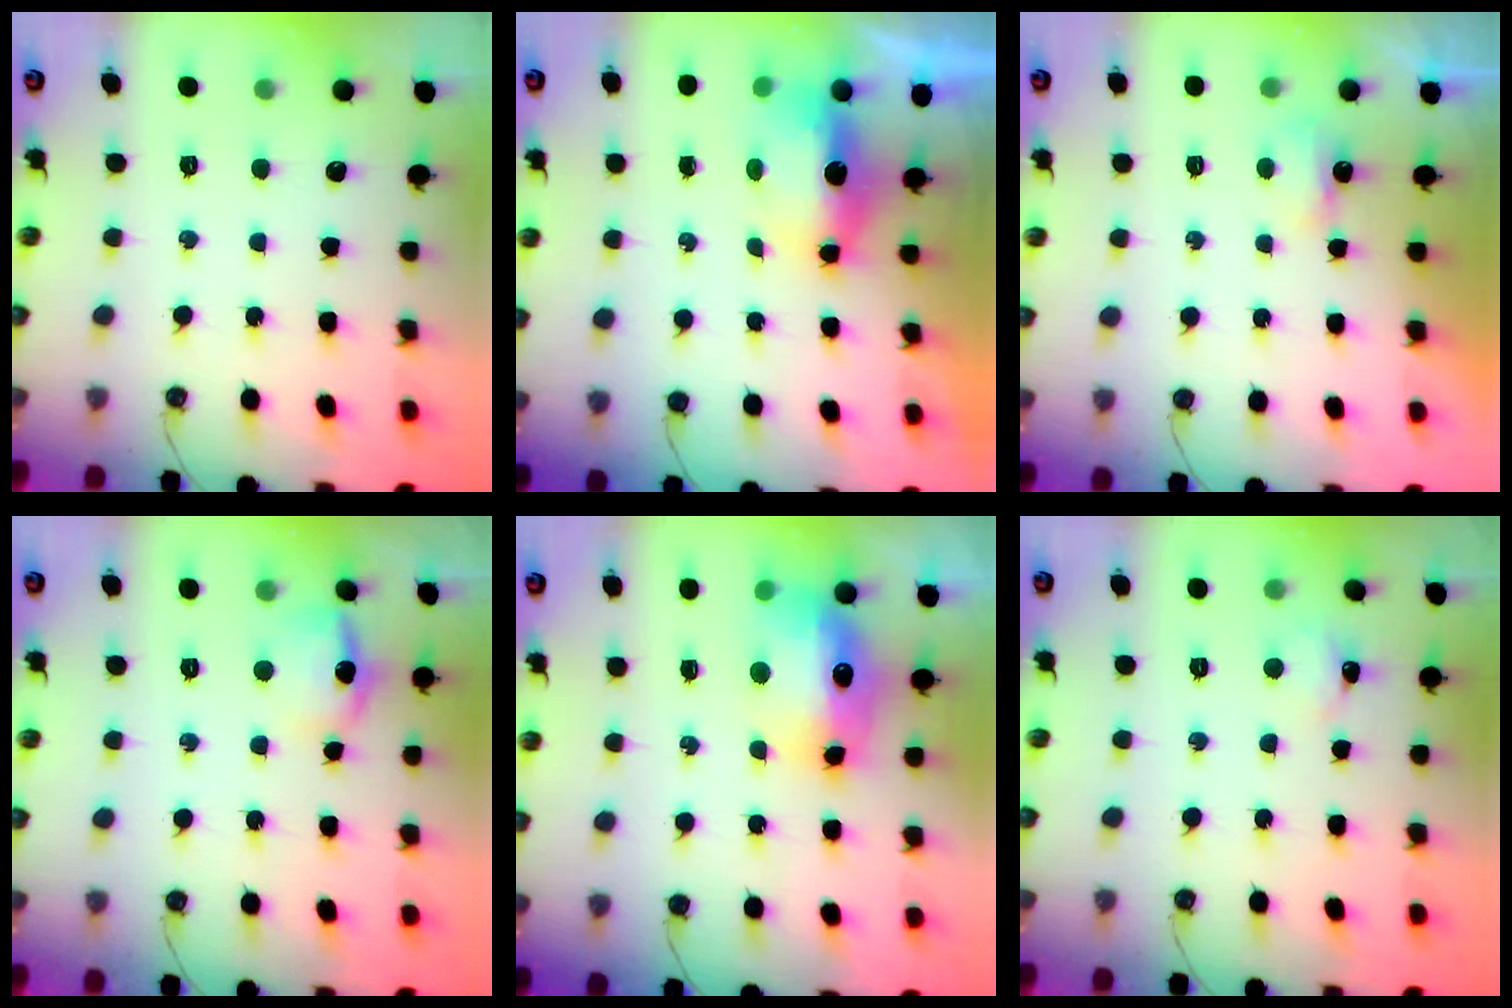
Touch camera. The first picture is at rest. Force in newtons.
{"total": 6.5, "press": 6.4, "slide": 1.1}
{"total": 3.1, "press": 3.0, "slide": 0.6}
{"total": 11.3, "press": 11.3, "slide": 0.9}
{"total": 13.4, "press": 13.4, "slide": 1.2}
{"total": 2.2, "press": 2.2, "slide": 0.3}